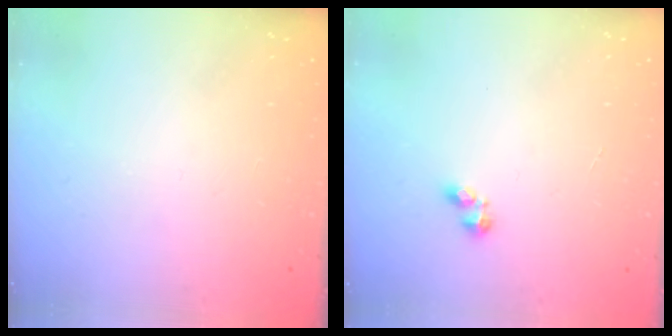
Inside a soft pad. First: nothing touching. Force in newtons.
{"total": 2.4, "press": 2.3, "slide": 0.5}